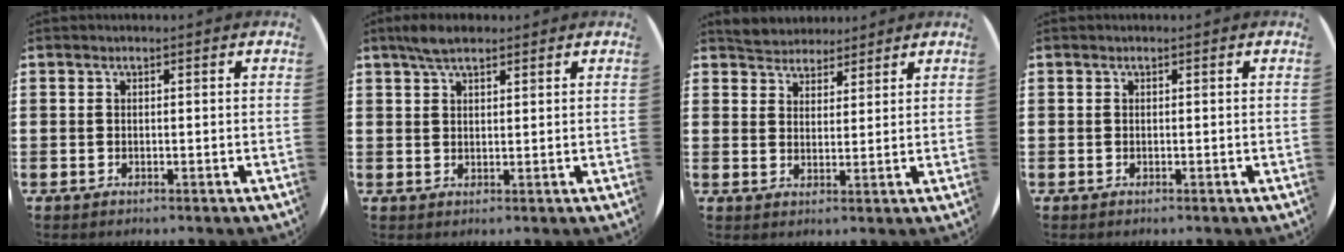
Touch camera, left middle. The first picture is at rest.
{"total": 3.8, "force": [2.8, 1.2, 2.2], "torque": [-0.040, 0.004, 0.049]}
{"total": 3.8, "force": [3.7, 1.1, -0.1], "torque": [-0.008, -0.005, 0.070]}
{"total": 0.0}